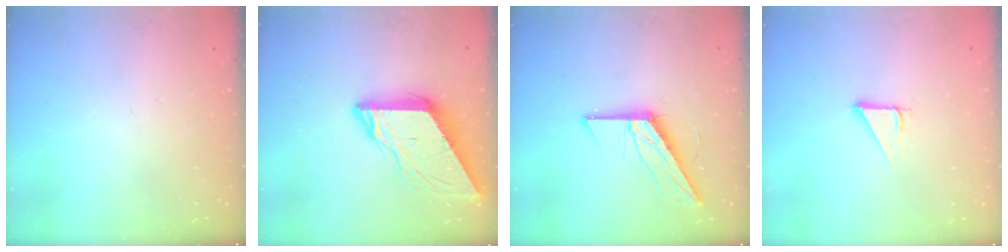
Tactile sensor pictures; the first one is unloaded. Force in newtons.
{"total": 10.0, "press": 10.0, "slide": 0.8}
{"total": 13.8, "press": 13.8, "slide": 0.4}
{"total": 2.9, "press": 2.9, "slide": 0.1}